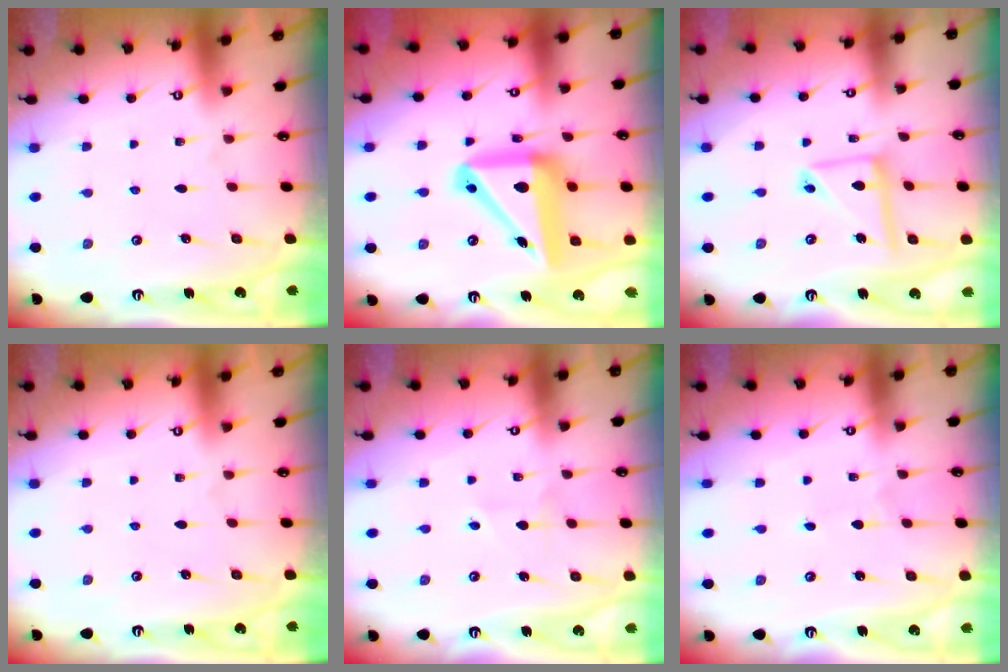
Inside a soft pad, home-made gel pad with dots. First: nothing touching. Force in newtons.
{"total": 18.7, "press": 18.5, "slide": 2.9}
{"total": 10.1, "press": 10.1, "slide": 1.0}
{"total": 0.0}
{"total": 2.3, "press": 2.3, "slide": 0.4}
{"total": 0.5, "press": 0.5, "slide": 0.1}